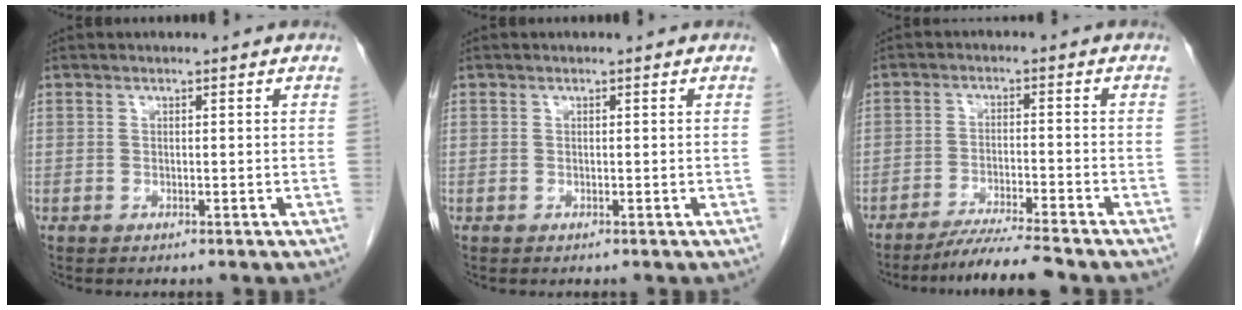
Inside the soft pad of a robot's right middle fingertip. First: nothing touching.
{"total": 0.0}
{"total": 5.9, "force": [-5.3, -1.2, 2.3], "torque": [-0.034, -0.021, -0.094]}